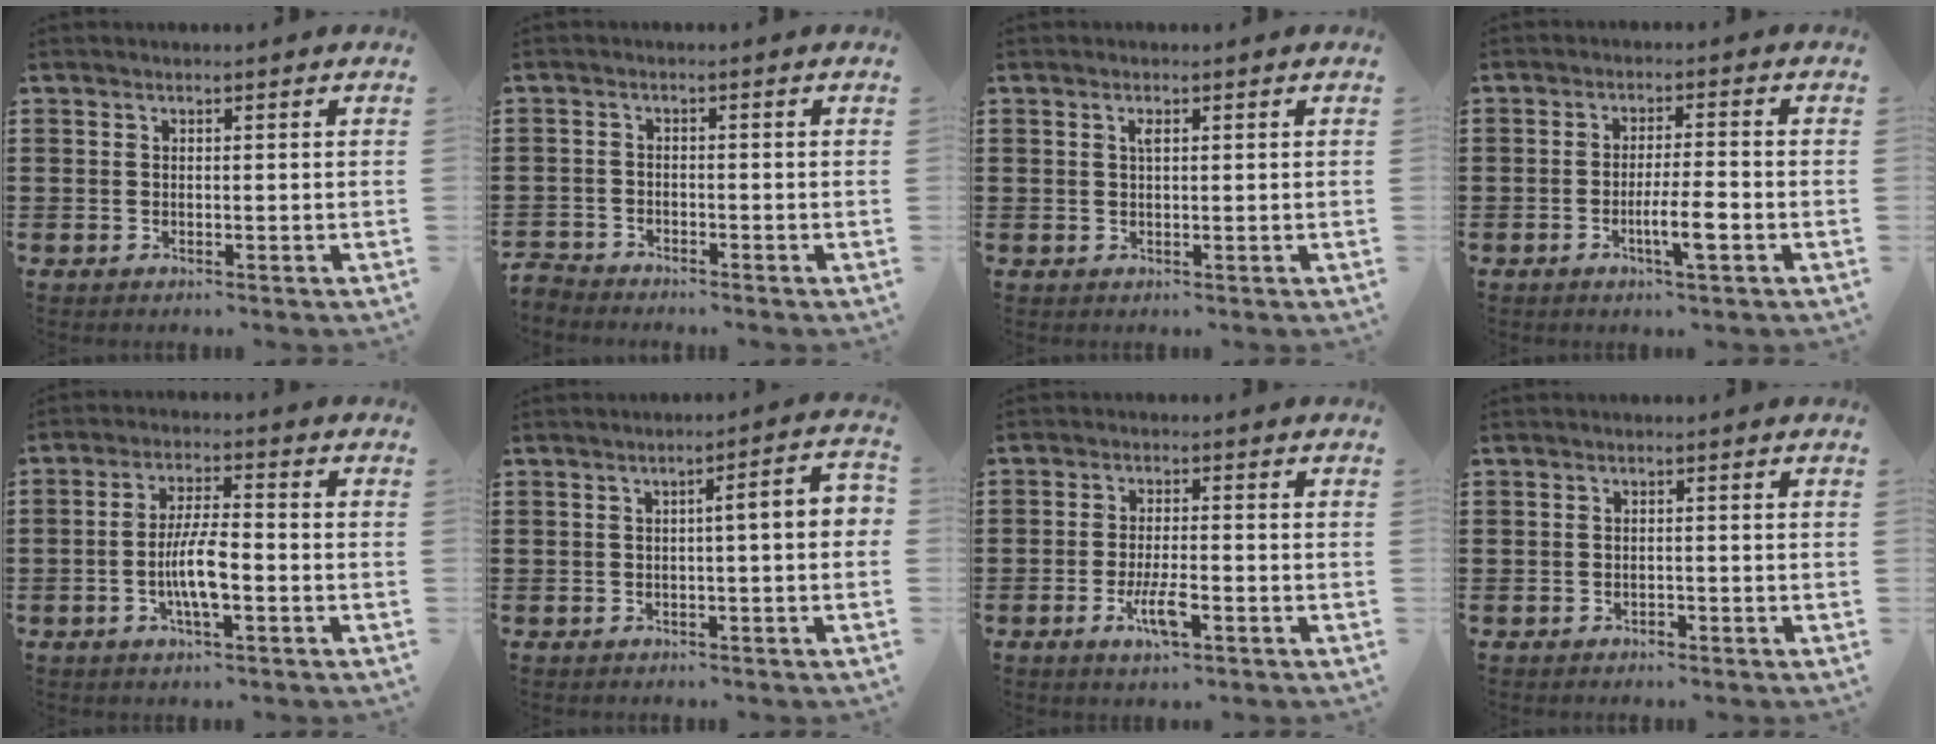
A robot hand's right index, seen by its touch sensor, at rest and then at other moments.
{"total": 2.3, "force": [-2.2, 0.3, -0.2], "torque": [-0.012, -0.002, -0.053]}
{"total": 1.2, "force": [0.4, 0.4, 1.1], "torque": [-0.023, 0.003, 0.006]}
{"total": 5.3, "force": [-2.0, 0.4, 4.9], "torque": [-0.095, -0.014, -0.037]}
{"total": 6.7, "force": [-1.8, 1.7, 6.2], "torque": [-0.126, -0.001, -0.037]}
{"total": 3.7, "force": [-0.5, 0.3, 3.7], "torque": [-0.065, 0.002, -0.012]}
{"total": 5.2, "force": [-2.3, 1.3, 4.5], "torque": [-0.094, -0.006, -0.044]}
{"total": 0.8, "force": [-0.7, 0.4, 0.2], "torque": [-0.008, -0.001, -0.015]}